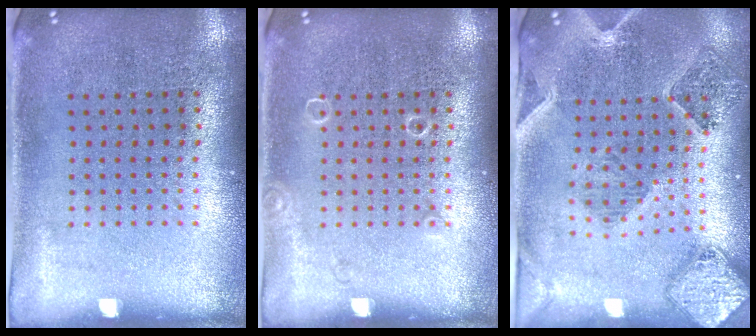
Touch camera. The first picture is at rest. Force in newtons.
{"total": 0.6, "press": 0.6, "slide": 0.1}
{"total": 1.5, "press": 1.5, "slide": 0.4}